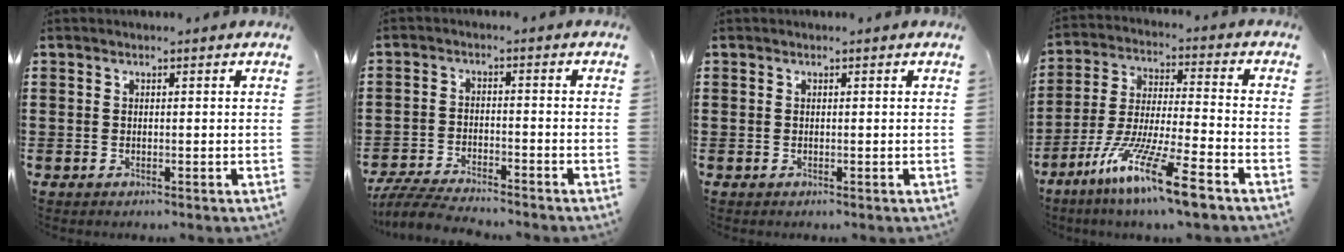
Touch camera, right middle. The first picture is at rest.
{"total": 5.5, "force": [-5.3, 0.5, 1.4], "torque": [-0.040, -0.004, -0.109]}
{"total": 0.0}
{"total": 12.6, "force": [-9.1, 0.8, 8.6], "torque": [-0.176, 0.004, -0.177]}